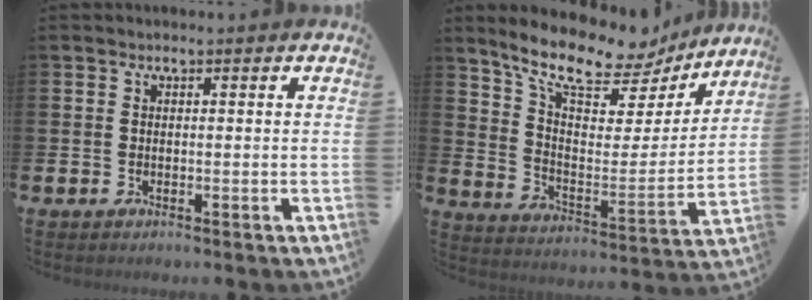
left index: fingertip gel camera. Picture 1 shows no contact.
{"total": 11.9, "force": [10.2, 4.0, 4.6], "torque": [-0.115, -0.066, 0.173]}